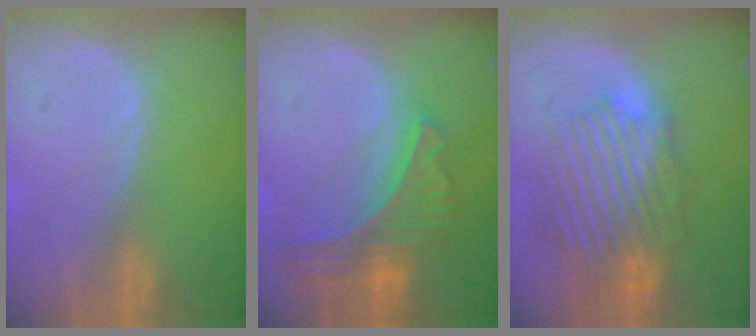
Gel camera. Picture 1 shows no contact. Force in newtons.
{"total": 8.5, "press": 7.4, "slide": 4.3}
{"total": 9.6, "press": 9.4, "slide": 2.2}